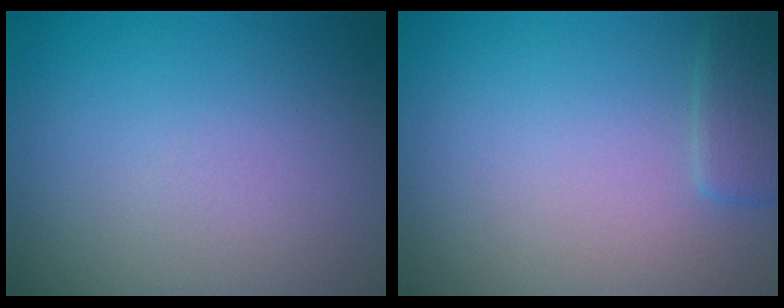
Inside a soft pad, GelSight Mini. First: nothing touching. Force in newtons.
{"total": 1.9, "press": 1.9, "slide": 0.2}